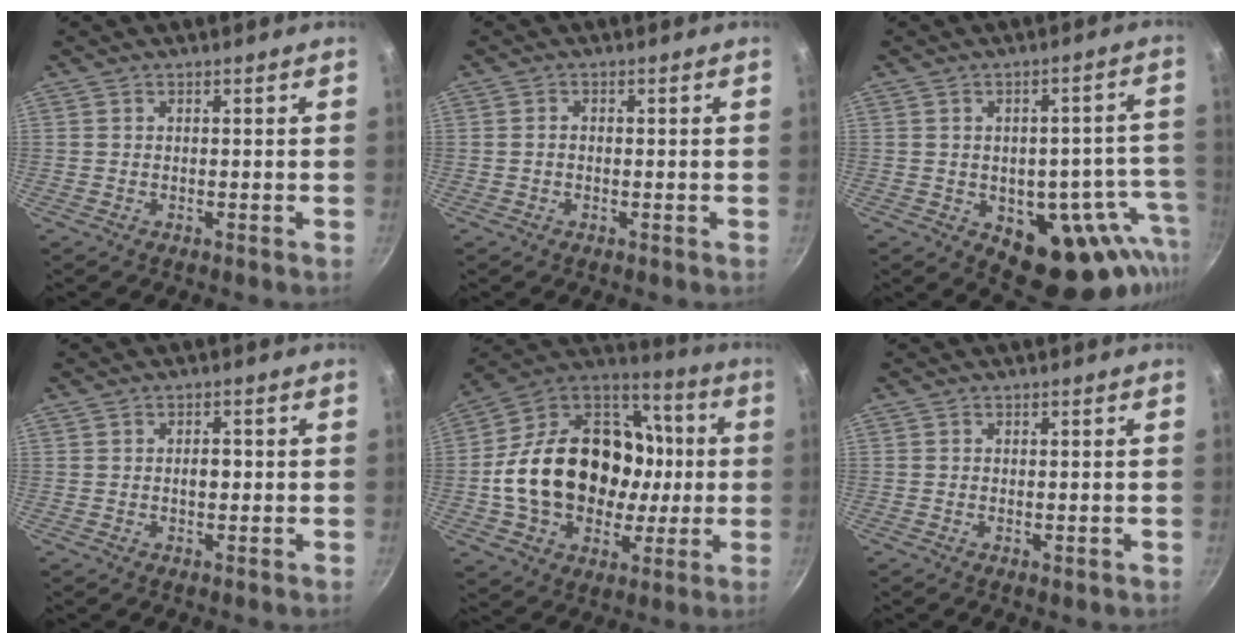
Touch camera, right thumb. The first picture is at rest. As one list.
[{"total": 1.1, "force": [-0.2, 0.8, 0.7], "torque": [-0.011, 0.006, -0.005]}, {"total": 17.5, "force": [-5.4, 10.7, 12.7], "torque": [-0.083, 0.011, -0.060]}, {"total": 2.3, "force": [0.0, 1.4, 1.8], "torque": [-0.011, 0.006, -0.002]}, {"total": 28.5, "force": [-0.6, 21.4, 18.8], "torque": [-0.303, 0.045, 0.000]}, {"total": 0.6, "force": [0.0, 0.2, 0.6], "torque": [-0.009, -0.003, -0.002]}]